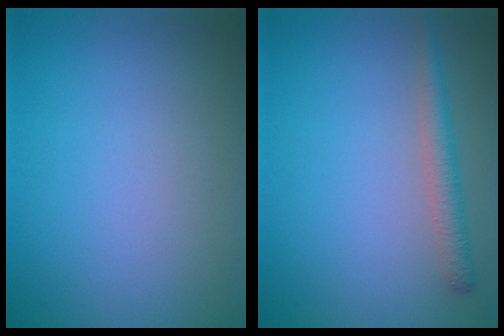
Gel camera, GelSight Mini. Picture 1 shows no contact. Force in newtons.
{"total": 2.1, "press": 2.1, "slide": 0.1}